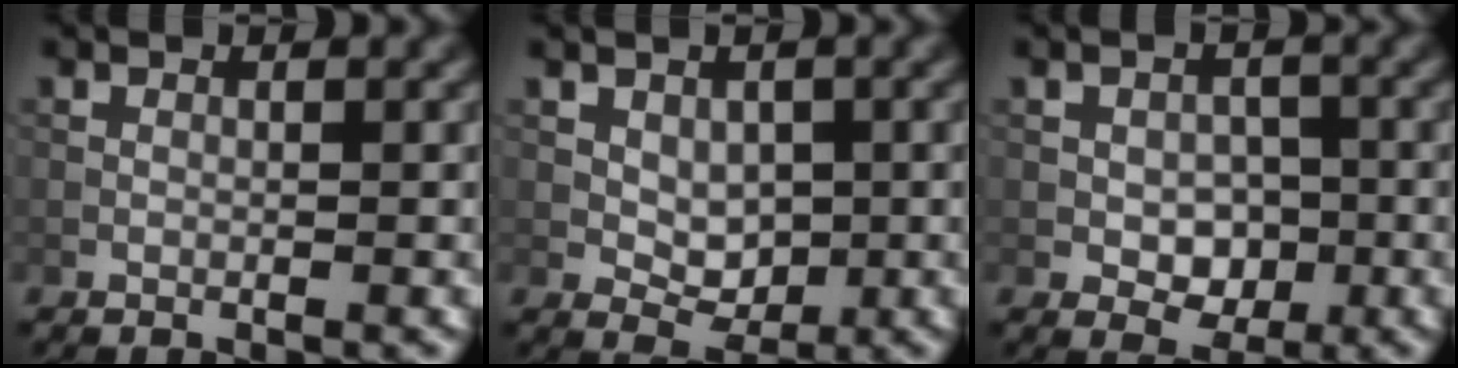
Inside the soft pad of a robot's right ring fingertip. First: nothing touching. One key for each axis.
{"total": 2.9, "fx": 0.4, "fy": 2.2, "fz": 1.8, "tx": -0.031, "ty": -0.005, "tz": 0.011}
{"total": 3.3, "fx": -0.6, "fy": 2.5, "fz": 2.1, "tx": -0.029, "ty": -0.002, "tz": -0.010}